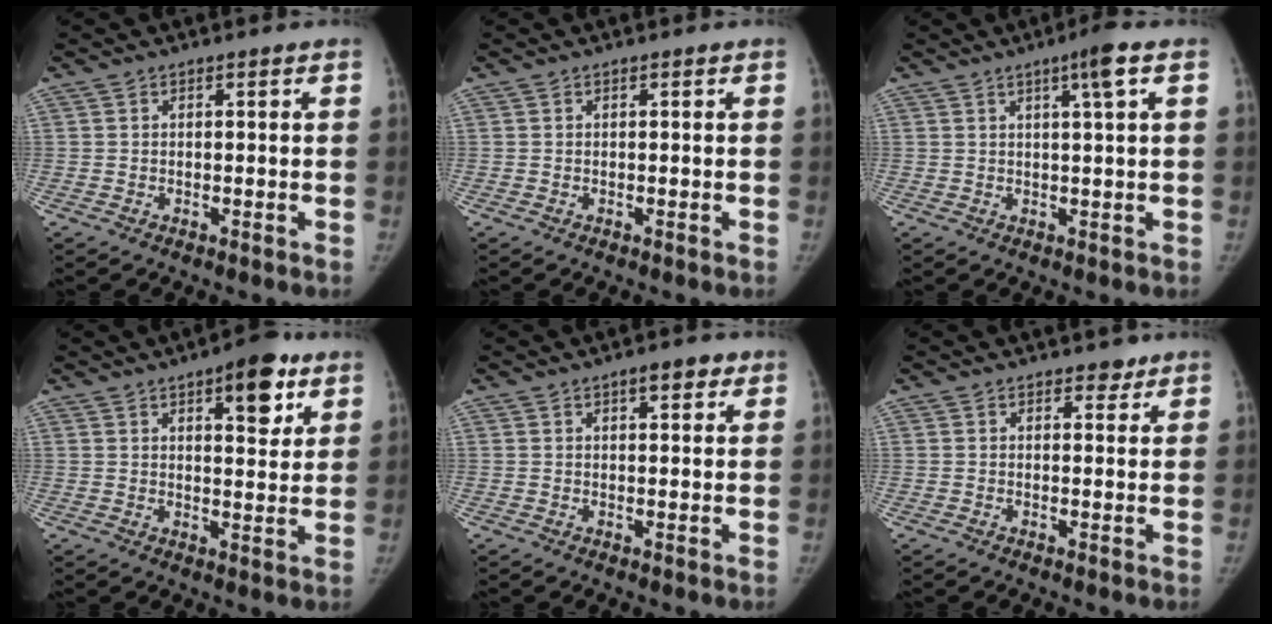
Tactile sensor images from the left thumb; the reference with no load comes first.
{"total": 0.0}
{"total": 3.1, "force": [1.1, -0.2, 2.8], "torque": [-0.048, 0.002, 0.020]}
{"total": 9.5, "force": [5.0, 3.9, 7.1], "torque": [-0.068, -0.020, 0.067]}
{"total": 3.8, "force": [2.1, 1.7, 2.6], "torque": [-0.020, -0.006, 0.025]}
{"total": 1.9, "force": [1.4, 1.2, 0.4], "torque": [0.012, -0.008, 0.015]}